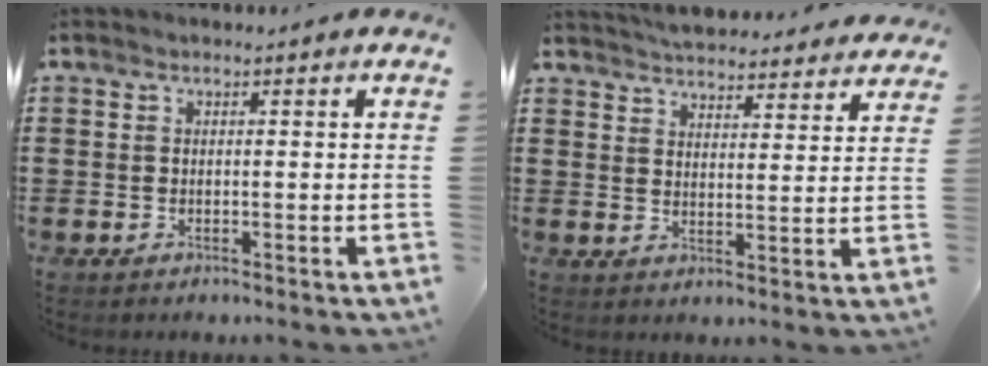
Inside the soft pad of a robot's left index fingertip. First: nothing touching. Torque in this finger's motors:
{"motor_torque": [2.14, 0.00, 0.63, 0.10]}